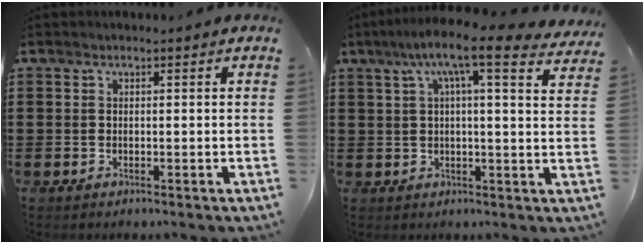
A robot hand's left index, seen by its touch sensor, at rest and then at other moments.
{"total": 8.7, "force": [5.9, 0.9, 6.3], "torque": [-0.127, -0.020, 0.094]}